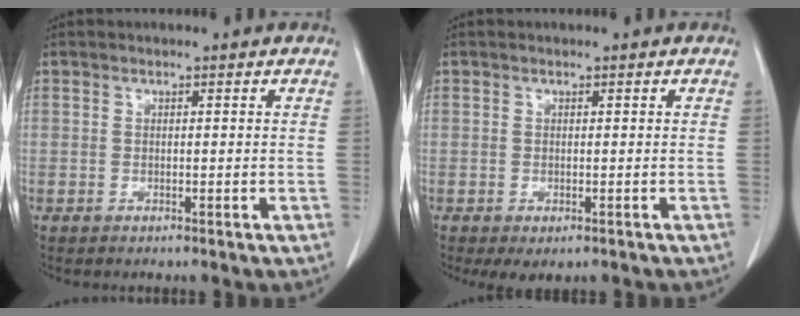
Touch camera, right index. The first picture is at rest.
{"total": 2.3, "force": [-1.2, 1.5, 1.2], "torque": [-0.011, -0.001, -0.009]}